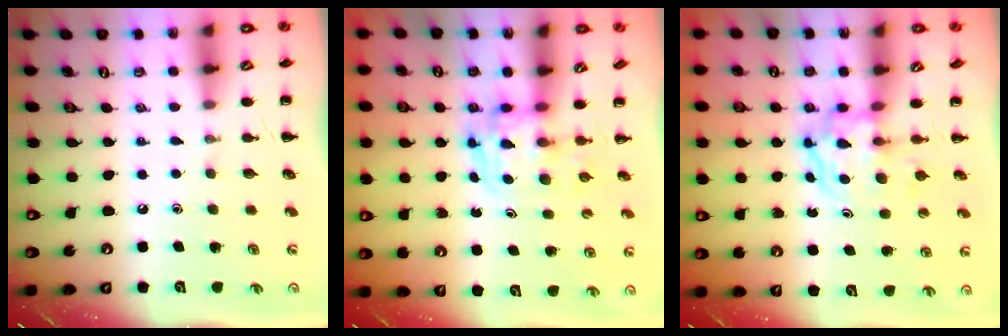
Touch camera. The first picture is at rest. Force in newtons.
{"total": 3.6, "press": 3.5, "slide": 0.6}
{"total": 3.8, "press": 3.7, "slide": 0.5}